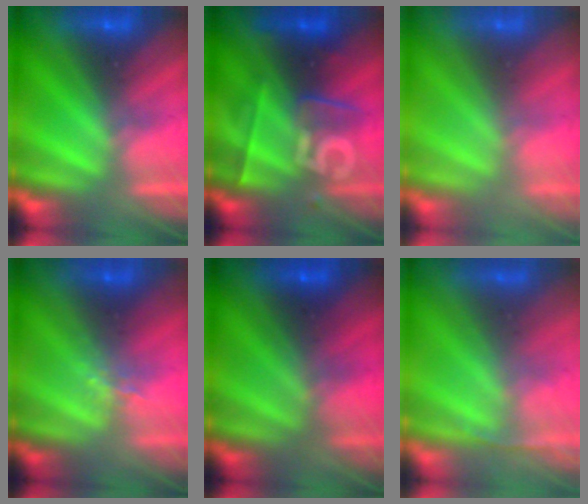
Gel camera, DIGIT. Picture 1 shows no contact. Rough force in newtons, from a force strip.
{"total": 2.5}
{"total": 2.9}
{"total": 1.4}
{"total": 2.0}
{"total": 1.2}